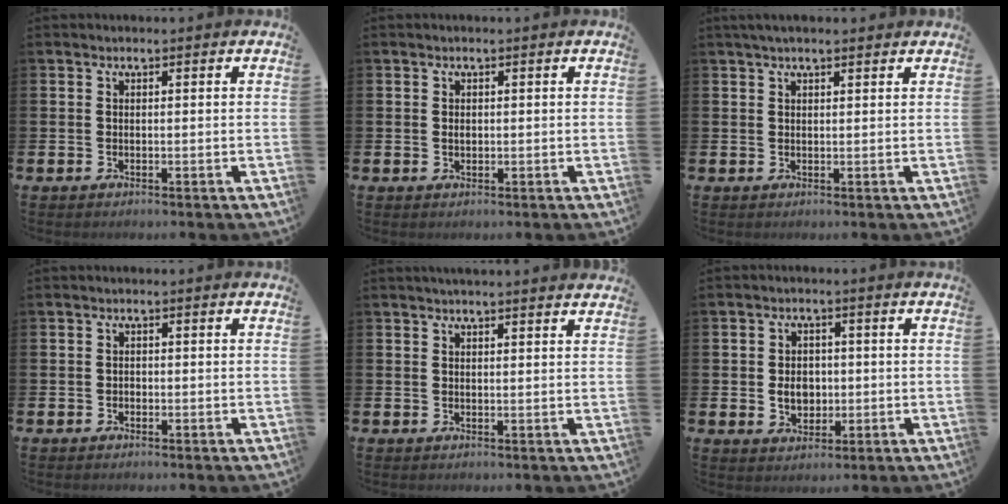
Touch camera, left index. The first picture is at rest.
{"total": 0.7, "force": [0.1, 0.5, 0.5], "torque": [-0.011, 0.004, 0.002]}
{"total": 1.9, "force": [1.6, 0.4, 1.0], "torque": [-0.020, 0.006, 0.028]}
{"total": 0.6, "force": [-0.4, 0.5, 0.1], "torque": [-0.011, 0.007, -0.007]}
{"total": 2.0, "force": [1.9, -0.2, 0.3], "torque": [-0.005, -0.008, 0.035]}
{"total": 3.7, "force": [0.0, 2.9, 2.3], "torque": [-0.035, 0.004, -0.008]}